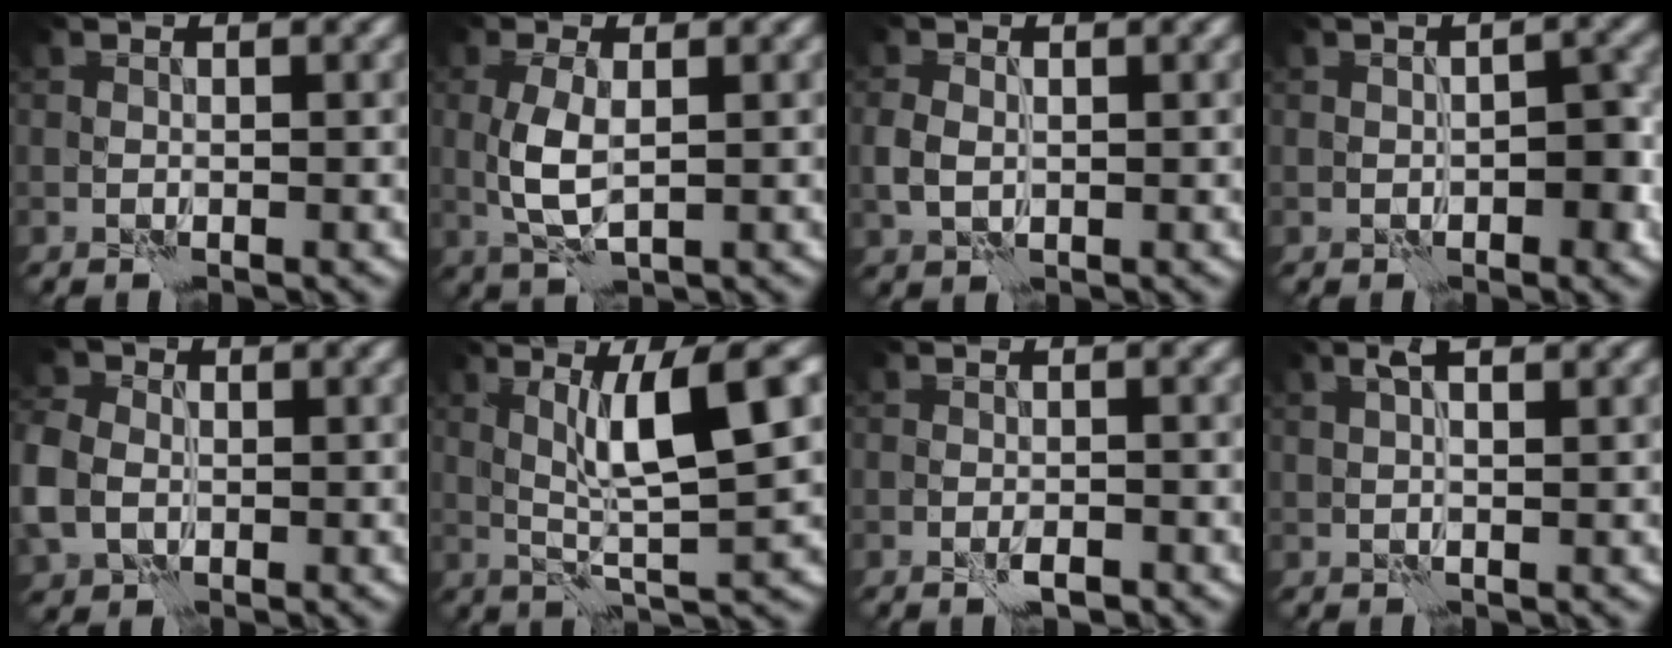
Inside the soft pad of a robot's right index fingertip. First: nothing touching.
{"total": 3.4, "force": [0.4, 1.4, 3.1], "torque": [-0.074, -0.003, 0.011]}
{"total": 1.9, "force": [0.3, 1.4, 1.2], "torque": [-0.033, 0.000, 0.005]}
{"total": 2.1, "force": [-0.6, 1.1, 1.7], "torque": [-0.015, 0.002, -0.004]}
{"total": 6.8, "force": [-0.6, 5.5, 3.9], "torque": [-0.098, -0.004, -0.028]}
{"total": 7.7, "force": [2.3, 0.6, 7.3], "torque": [-0.121, 0.003, 0.044]}
{"total": 1.2, "force": [-0.6, 0.3, 1.0], "torque": [-0.017, -0.003, -0.011]}
{"total": 2.1, "force": [1.4, 0.3, 1.6], "torque": [-0.029, 0.004, 0.023]}